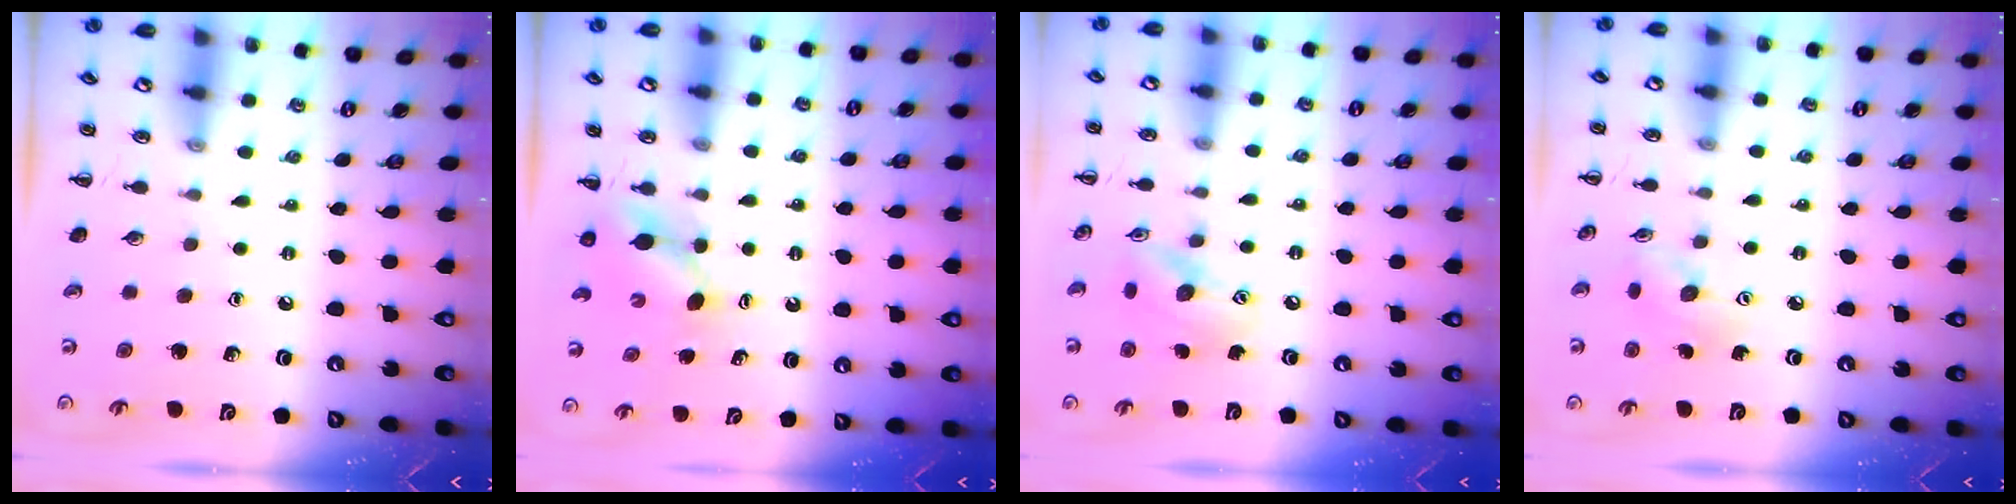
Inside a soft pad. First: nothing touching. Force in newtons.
{"total": 4.0, "press": 3.9, "slide": 0.7}
{"total": 12.0, "press": 11.9, "slide": 1.8}
{"total": 5.4, "press": 5.4, "slide": 0.3}